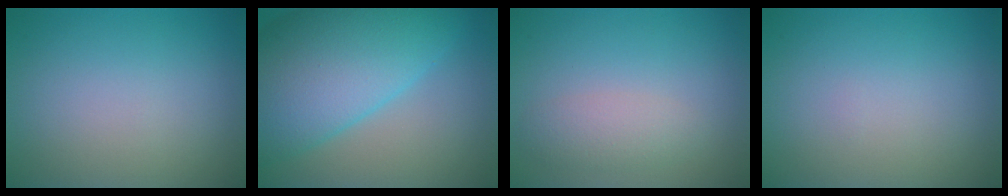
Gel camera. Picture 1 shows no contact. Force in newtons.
{"total": 12.6, "press": 12.6, "slide": 0.4}
{"total": 2.1, "press": 2.1, "slide": 0.1}
{"total": 0.0}